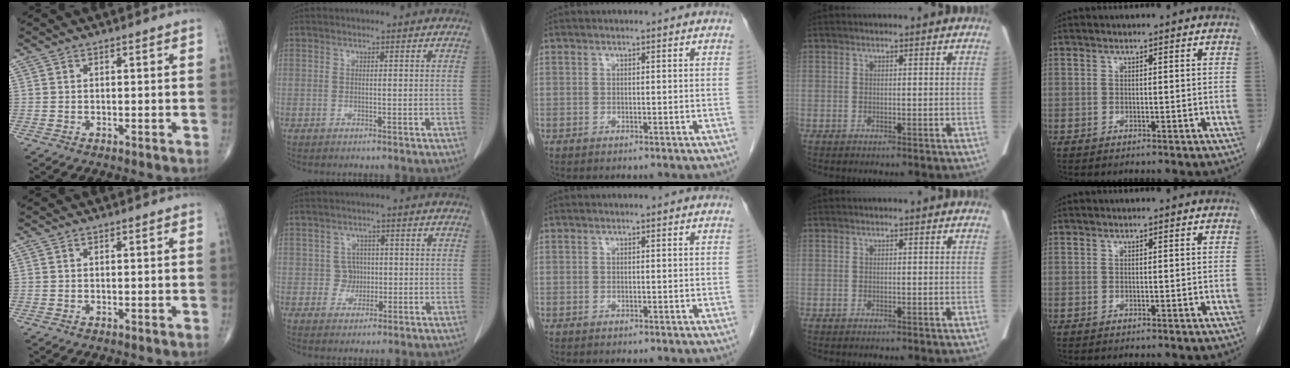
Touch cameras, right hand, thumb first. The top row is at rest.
{"index": {"total": 2.8, "force": [0.0, 2.8, 0.3], "torque": [0.003, 0.006, 0.000]}}